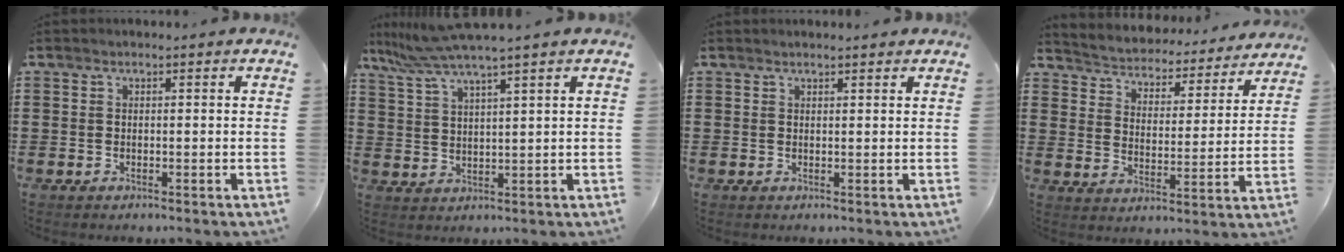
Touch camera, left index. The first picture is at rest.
{"total": 6.3, "force": [5.1, -0.3, 3.7], "torque": [-0.089, -0.018, 0.090]}
{"total": 0.9, "force": [0.9, 0.2, 0.2], "torque": [-0.005, 0.000, 0.018]}
{"total": 3.7, "force": [3.6, 0.2, -0.3], "torque": [-0.018, -0.038, 0.054]}